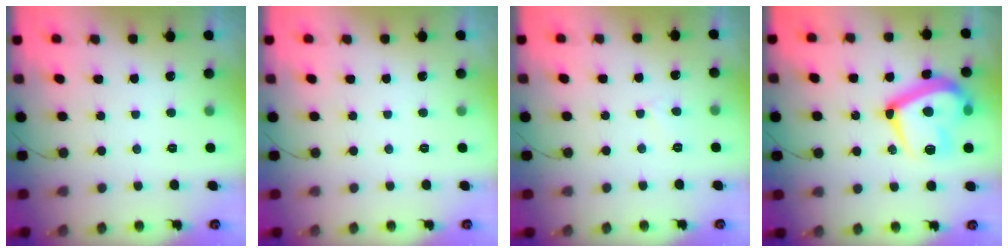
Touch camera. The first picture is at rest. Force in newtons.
{"total": 0.0}
{"total": 2.0, "press": 2.0, "slide": 0.2}
{"total": 19.4, "press": 19.3, "slide": 1.8}